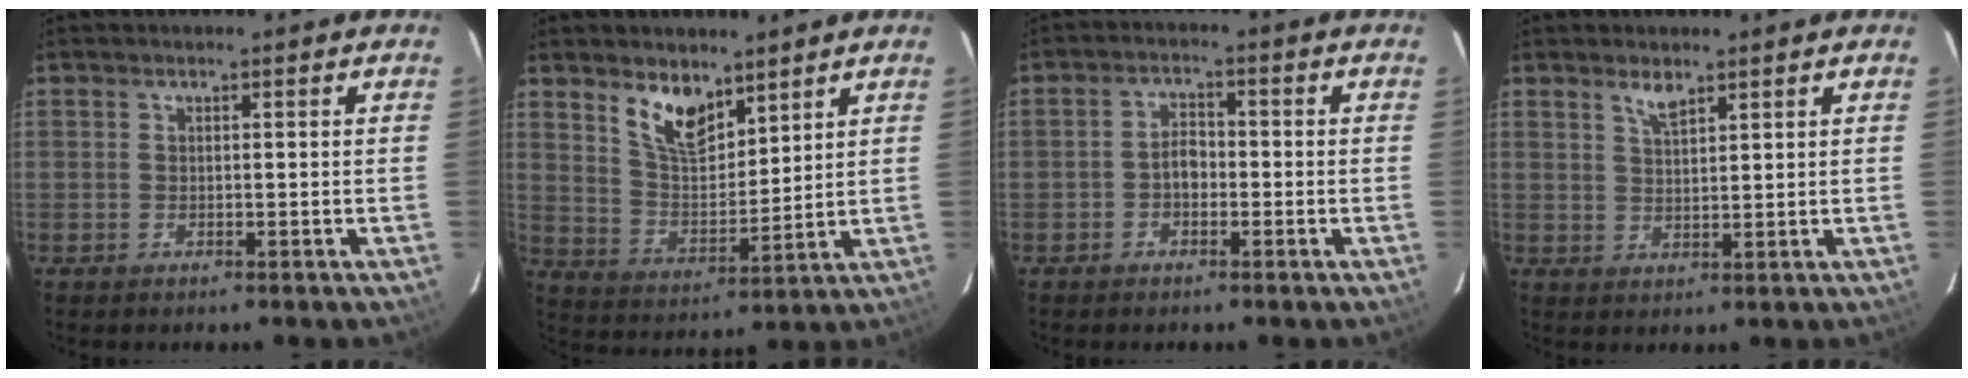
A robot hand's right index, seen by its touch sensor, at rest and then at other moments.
{"total": 9.2, "force": [6.3, 4.1, 5.4], "torque": [-0.093, 0.002, 0.126]}
{"total": 3.1, "force": [-1.1, 2.0, 2.0], "torque": [-0.037, 0.010, -0.020]}
{"total": 2.9, "force": [2.2, 0.9, 1.7], "torque": [-0.031, 0.001, 0.042]}